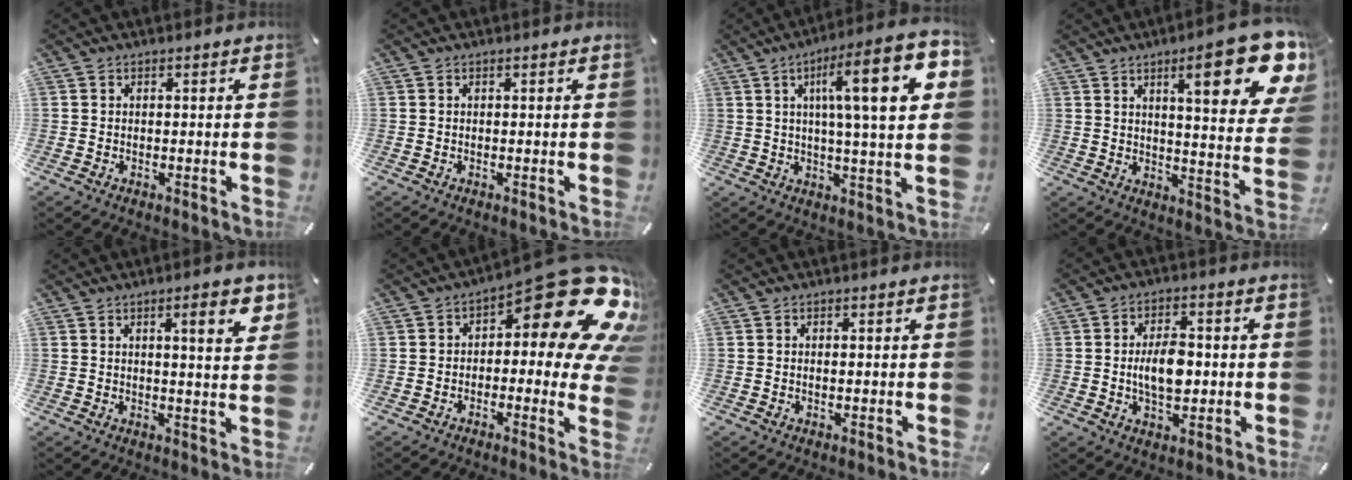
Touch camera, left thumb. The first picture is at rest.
{"total": 0.0}
{"total": 19.1, "force": [6.0, 3.6, 17.8], "torque": [-0.279, -0.016, 0.076]}
{"total": 19.5, "force": [10.0, 5.0, 16.0], "torque": [-0.221, -0.059, 0.146]}
{"total": 7.9, "force": [3.4, 1.5, 6.9], "torque": [-0.099, -0.010, 0.046]}
{"total": 22.2, "force": [10.4, 8.3, 17.8], "torque": [-0.213, -0.079, 0.175]}
{"total": 0.6, "force": [0.1, 0.2, 0.5], "torque": [-0.011, 0.000, 0.001]}
{"total": 8.5, "force": [-0.4, 5.2, 6.8], "torque": [-0.111, 0.002, -0.011]}